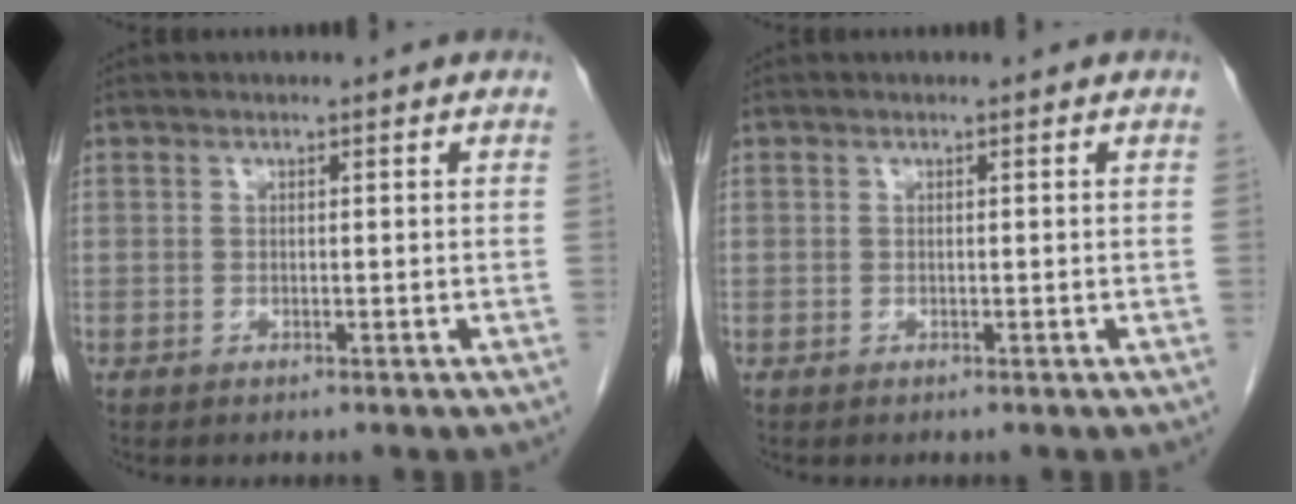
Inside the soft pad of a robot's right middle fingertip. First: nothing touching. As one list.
[{"total": 0.0}]